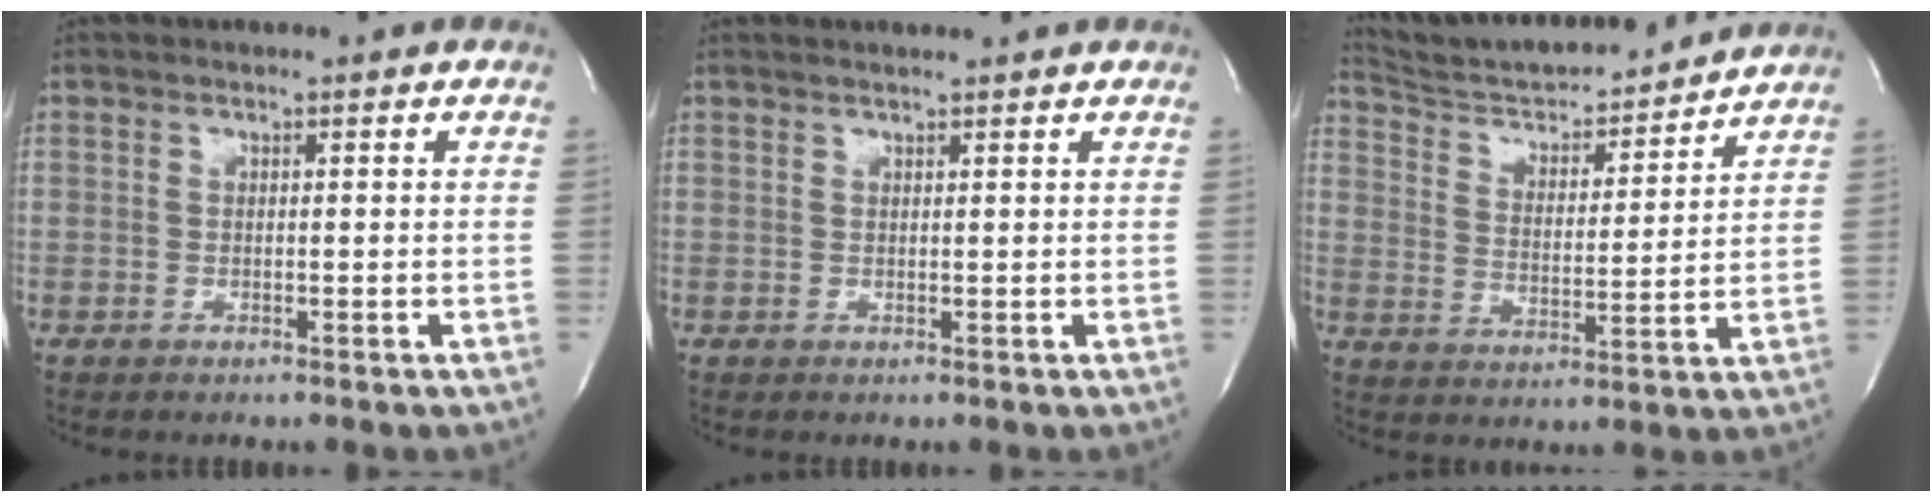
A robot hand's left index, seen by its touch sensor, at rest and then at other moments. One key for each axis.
{"total": 2.7, "fx": 2.5, "fy": -0.1, "fz": 1.0, "tx": -0.015, "ty": 0.012, "tz": 0.034}
{"total": 15.8, "fx": 15.0, "fy": 1.9, "fz": 4.8, "tx": -0.080, "ty": -0.003, "tz": 0.240}